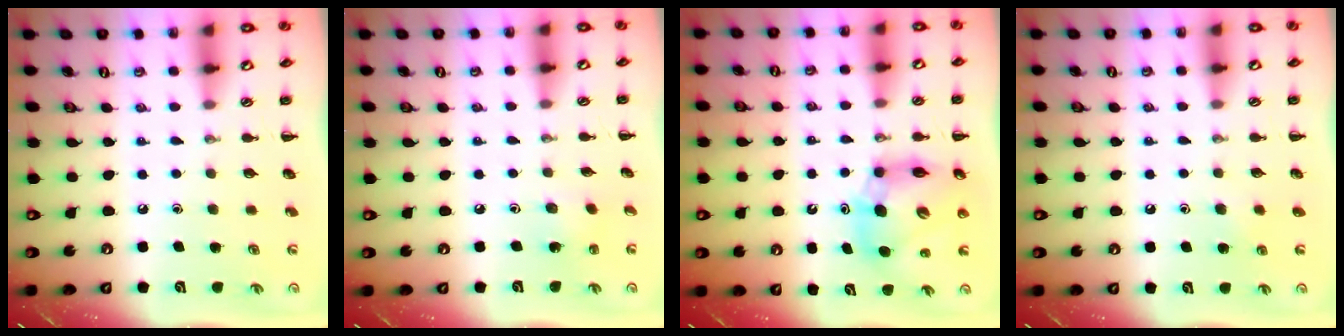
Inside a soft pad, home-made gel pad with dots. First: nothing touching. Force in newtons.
{"total": 2.1, "press": 2.0, "slide": 0.8}
{"total": 11.2, "press": 10.7, "slide": 3.4}
{"total": 2.9, "press": 2.6, "slide": 1.3}